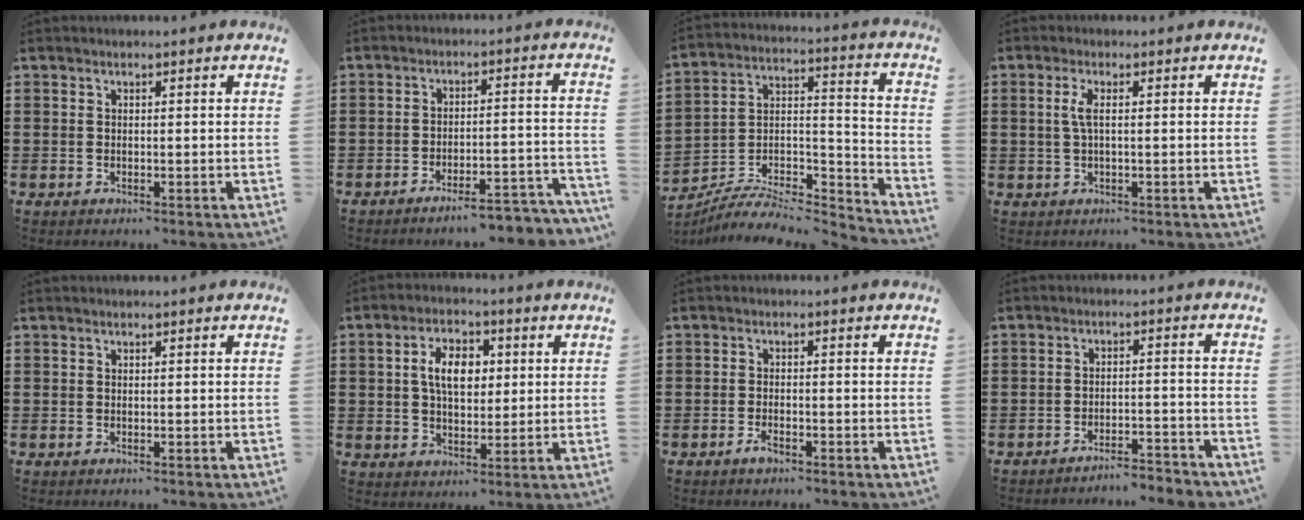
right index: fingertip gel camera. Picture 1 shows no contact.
{"total": 5.0, "force": [-4.7, -0.1, 1.9], "torque": [-0.032, -0.010, -0.089]}
{"total": 6.7, "force": [-5.9, 2.3, 2.2], "torque": [-0.033, 0.006, -0.115]}
{"total": 2.4, "force": [0.1, 0.4, 2.4], "torque": [-0.053, -0.002, -0.002]}
{"total": 0.0}
{"total": 6.6, "force": [1.1, 3.9, 5.2], "torque": [-0.105, 0.011, 0.014]}
{"total": 1.9, "force": [-1.2, 0.4, 1.4], "torque": [-0.034, -0.007, -0.023]}
{"total": 3.8, "force": [-3.7, -0.2, 0.5], "torque": [-0.013, -0.002, -0.079]}